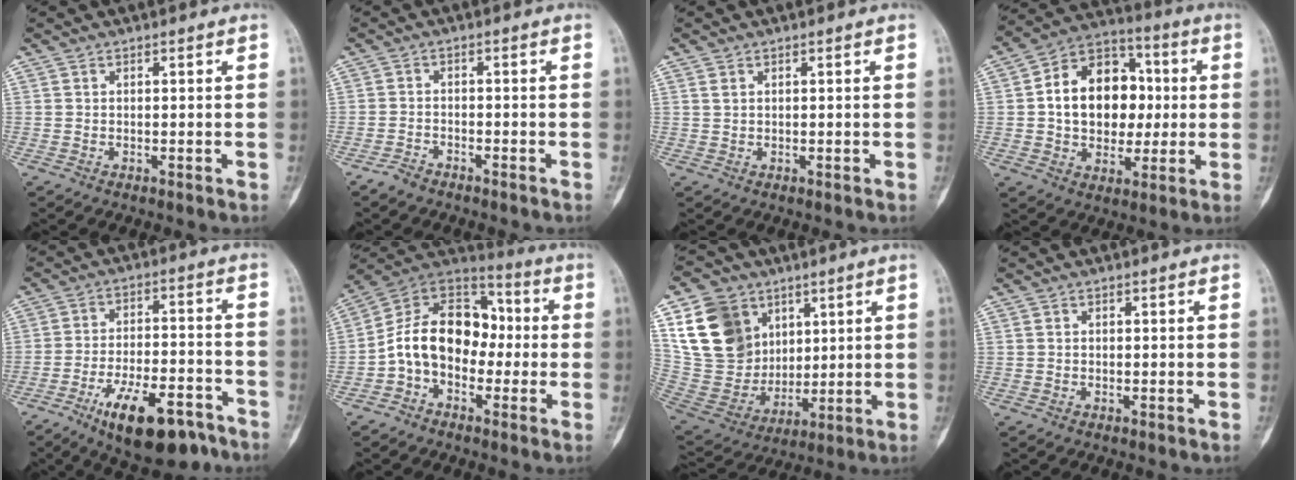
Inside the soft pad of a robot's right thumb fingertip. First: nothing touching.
{"total": 2.2, "force": [-2.0, 0.6, 0.7], "torque": [-0.020, 0.010, -0.040]}
{"total": 1.1, "force": [0.7, 0.6, 0.6], "torque": [-0.005, 0.002, 0.015]}
{"total": 17.7, "force": [1.4, 13.0, 11.9], "torque": [-0.142, 0.025, 0.021]}
{"total": 15.7, "force": [-9.5, 6.1, 10.9], "torque": [-0.159, 0.059, -0.145]}
{"total": 15.7, "force": [-1.9, 11.3, 10.7], "torque": [-0.151, 0.058, -0.047]}
{"total": 18.5, "force": [7.7, 14.6, 8.4], "torque": [-0.133, -0.016, 0.161]}
{"total": 0.0}